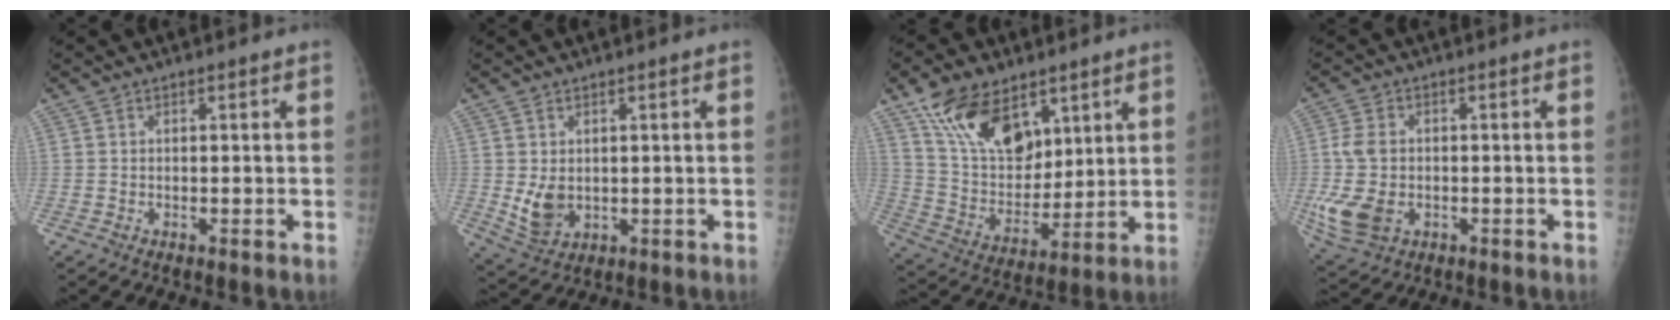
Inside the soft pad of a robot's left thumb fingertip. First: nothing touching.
{"total": 5.3, "force": [0.2, 3.9, 3.6], "torque": [-0.057, -0.013, 0.021]}
{"total": 16.4, "force": [9.8, 9.4, 9.2], "torque": [-0.123, -0.051, 0.192]}
{"total": 9.9, "force": [-1.5, 6.8, 7.0], "torque": [-0.152, 0.000, -0.023]}